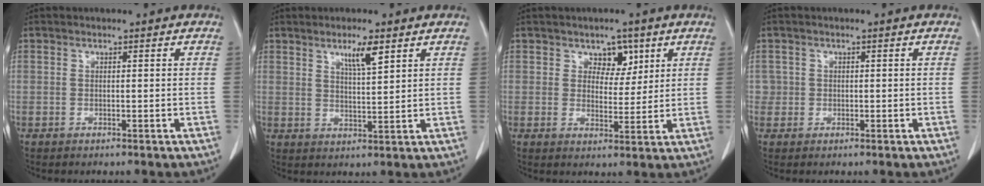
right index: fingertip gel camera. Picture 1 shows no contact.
{"total": 4.5, "force": [2.8, 0.5, 3.5], "torque": [-0.061, -0.004, 0.049]}
{"total": 4.3, "force": [2.3, 2.8, 2.3], "torque": [-0.022, 0.002, 0.037]}
{"total": 1.5, "force": [0.0, 1.5, 0.0], "torque": [0.008, 0.010, 0.004]}